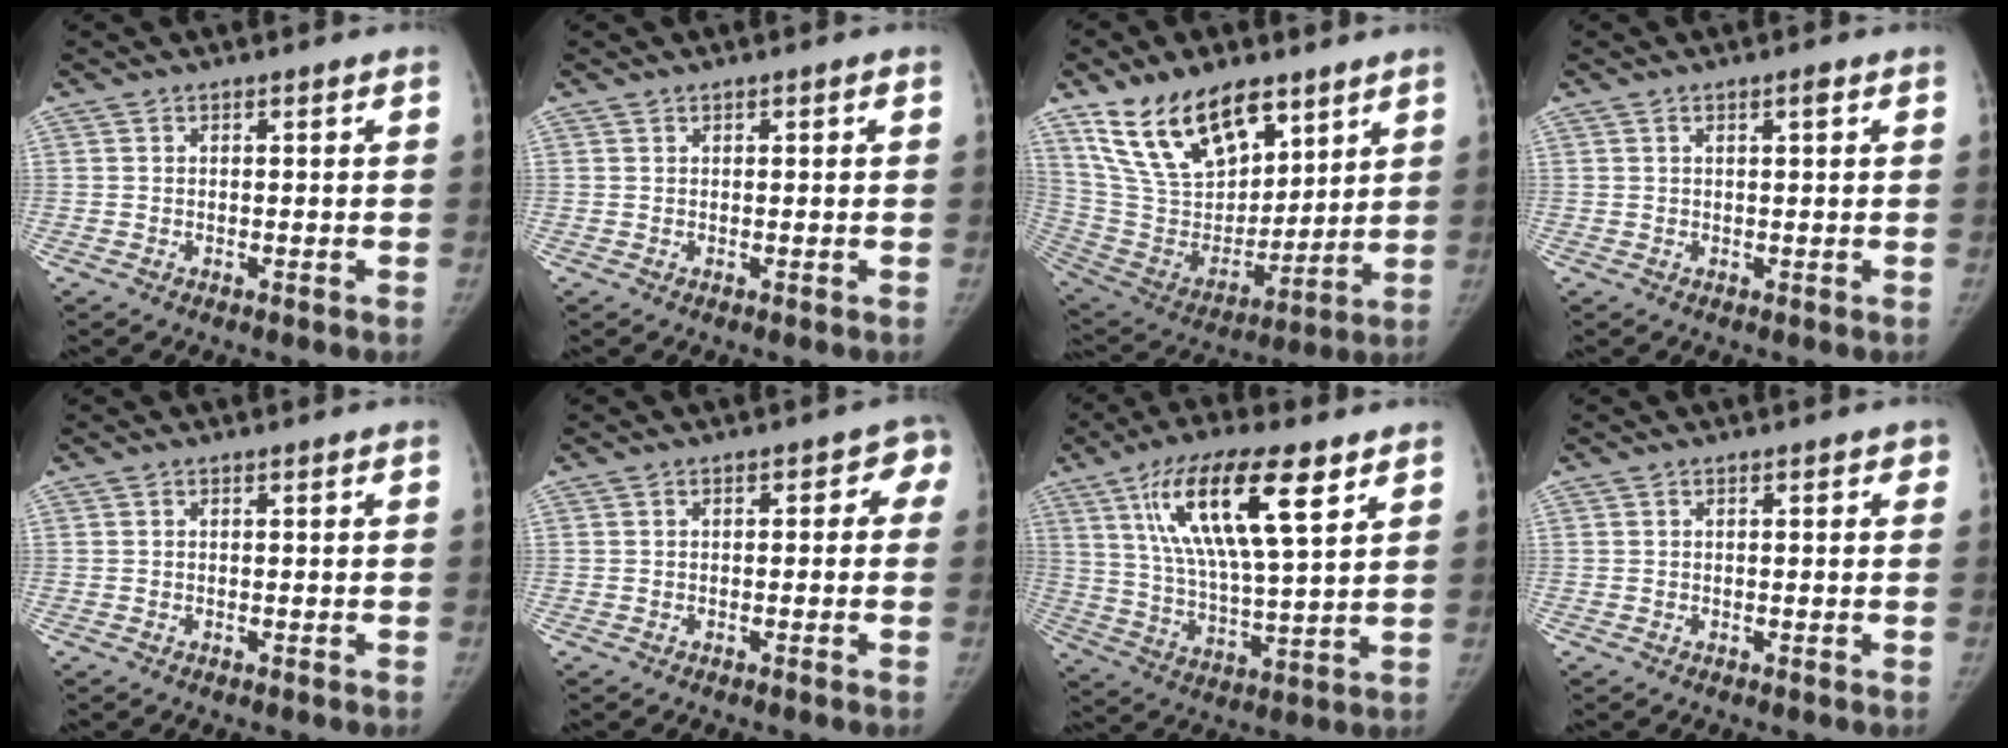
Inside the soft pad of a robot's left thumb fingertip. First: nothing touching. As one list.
[{"total": 0.6, "force": [0.3, 0.3, 0.3], "torque": [0.002, 0.000, 0.005]}, {"total": 21.4, "force": [13.5, 11.1, 12.3], "torque": [-0.178, -0.057, 0.261]}, {"total": 1.6, "force": [0.8, 0.5, 1.3], "torque": [-0.018, 0.000, 0.013]}, {"total": 0.0}, {"total": 3.3, "force": [0.1, 2.4, 2.2], "torque": [0.011, 0.010, -0.012]}, {"total": 19.4, "force": [9.1, 5.7, 16.2], "torque": [-0.278, -0.028, 0.160]}, {"total": 1.0, "force": [0.5, 0.6, 0.7], "torque": [0.005, 0.003, -0.001]}]